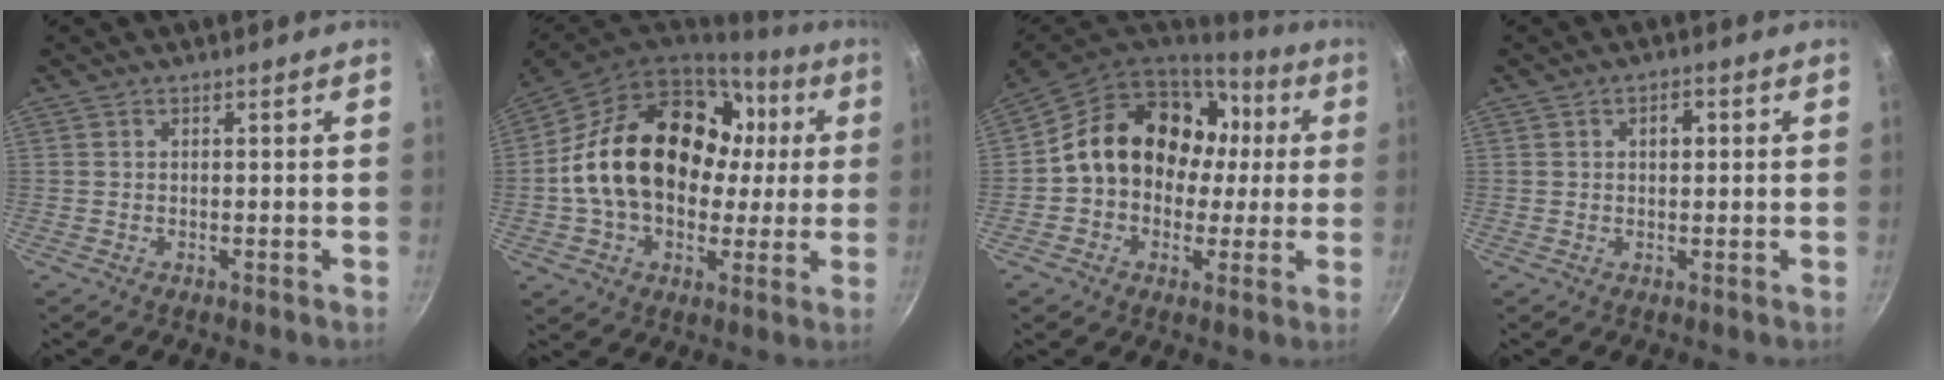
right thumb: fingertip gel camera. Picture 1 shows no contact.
{"total": 26.0, "force": [2.9, 18.7, 17.9], "torque": [-0.286, 0.042, 0.050]}
{"total": 19.2, "force": [2.2, 15.3, 11.4], "torque": [-0.148, 0.049, 0.033]}
{"total": 2.6, "force": [0.5, 1.6, 2.0], "torque": [-0.019, 0.006, 0.007]}